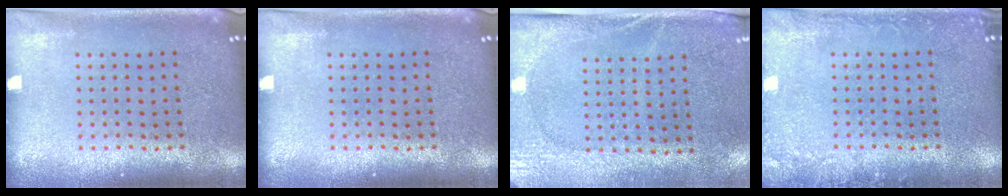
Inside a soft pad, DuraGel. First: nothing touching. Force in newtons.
{"total": 0.0}
{"total": 2.8, "press": 2.3, "slide": 1.6}
{"total": 1.7, "press": 1.7, "slide": 0.3}